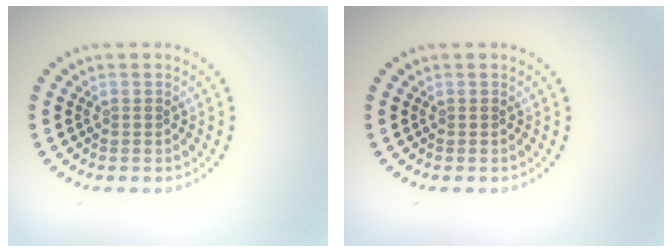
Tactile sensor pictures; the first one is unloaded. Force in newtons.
{"total": 0.0}